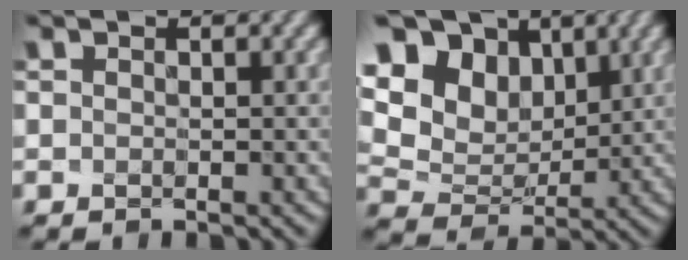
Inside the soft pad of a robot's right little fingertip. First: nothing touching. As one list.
[{"total": 11.2, "force": [4.8, 8.1, 5.9], "torque": [-0.119, 0.019, 0.094]}]